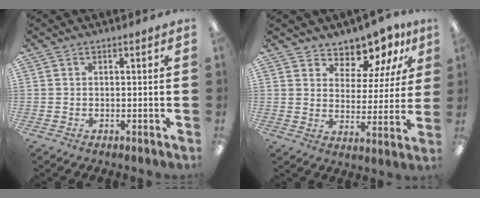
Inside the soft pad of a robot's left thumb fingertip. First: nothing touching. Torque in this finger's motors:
{"motor_torque": [0.24, 0.35, 0.05, -0.02, -0.05]}